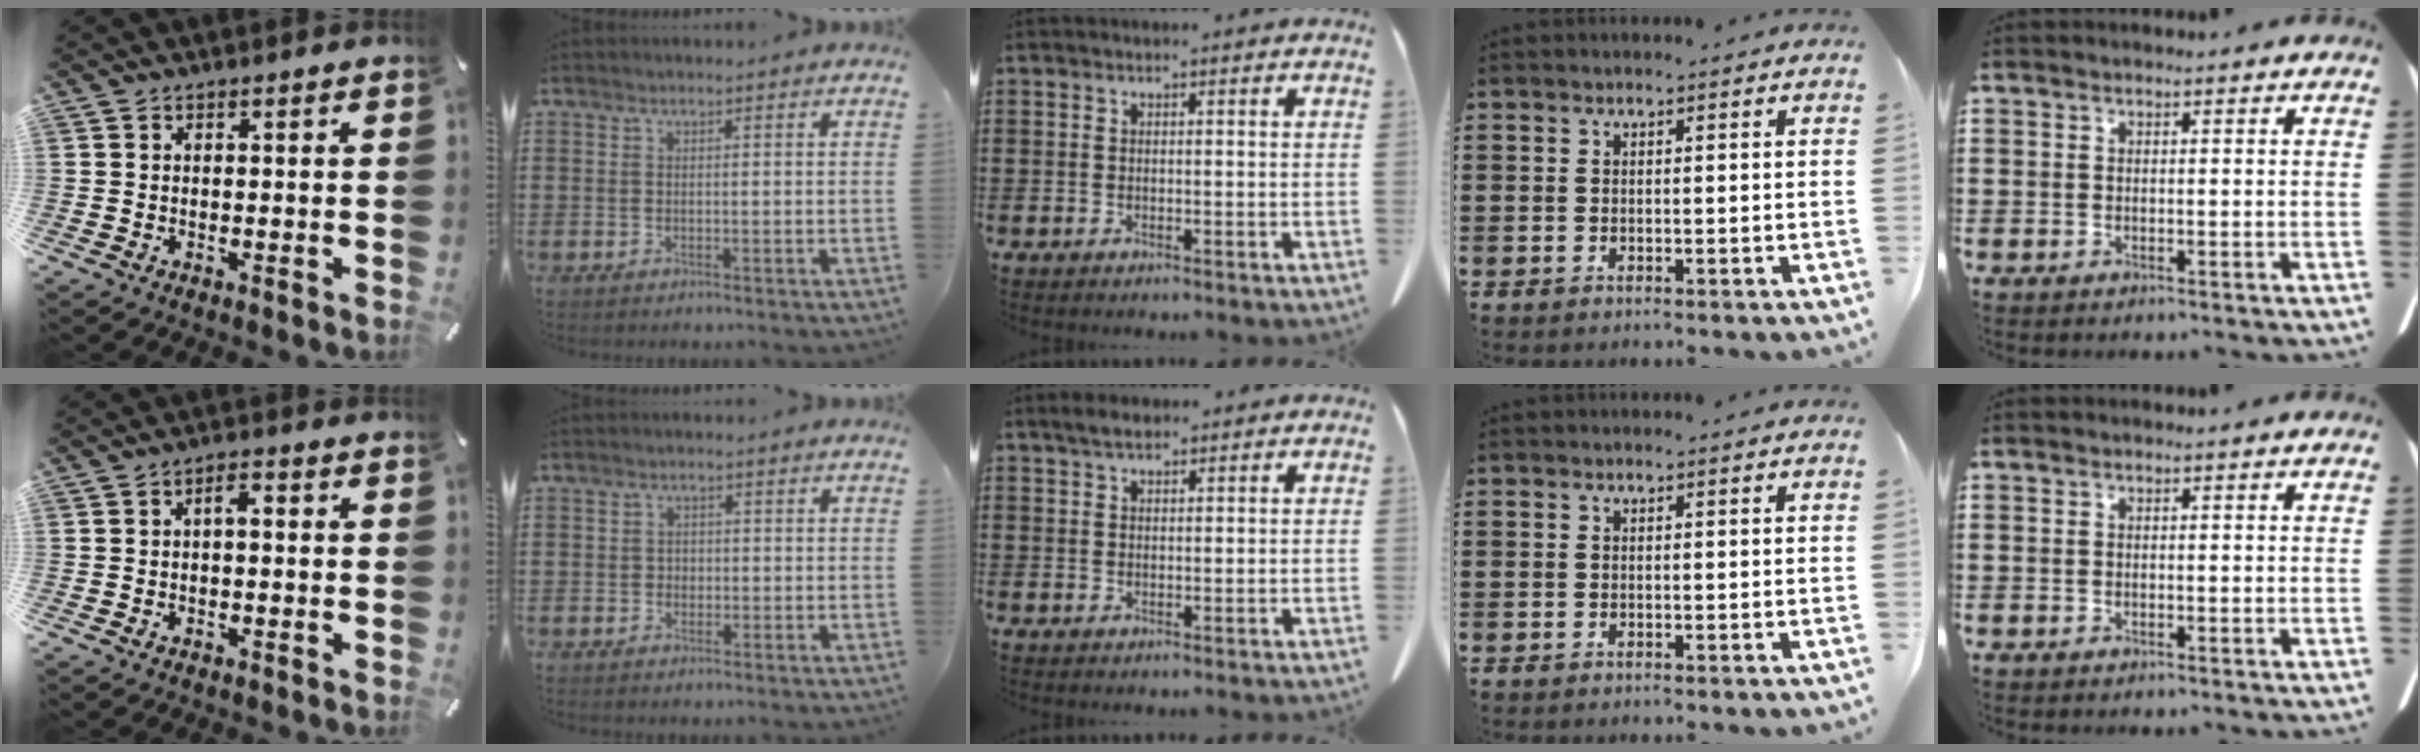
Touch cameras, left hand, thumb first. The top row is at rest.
{"thumb": {"total": 3.2, "force": [-0.3, 1.5, 2.8], "torque": [-0.037, 0.007, -0.011]}, "index": {"total": 1.1, "force": [0.0, 1.0, 0.4], "torque": [-0.012, 0.006, -0.002]}, "middle": {"total": 2.4, "force": [1.9, 0.7, 1.4], "torque": [-0.031, 0.003, 0.036]}}